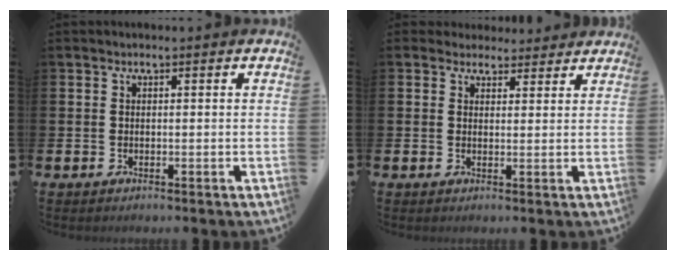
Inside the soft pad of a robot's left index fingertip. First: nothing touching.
{"total": 3.2, "force": [2.9, 1.3, -0.1], "torque": [0.004, -0.011, 0.052]}